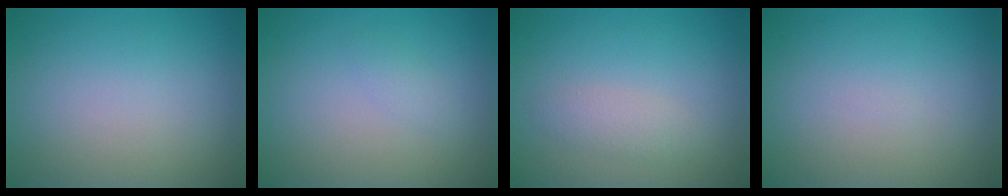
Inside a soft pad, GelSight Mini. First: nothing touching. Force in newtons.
{"total": 0.8, "press": 0.8, "slide": 0.0}
{"total": 1.5, "press": 1.5, "slide": 0.1}
{"total": 0.0}